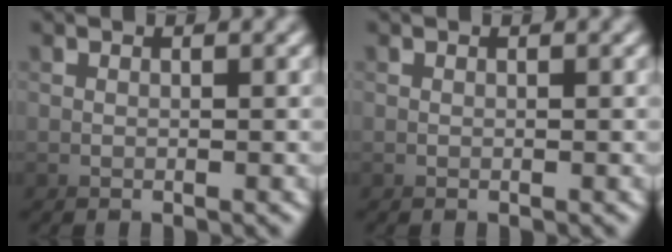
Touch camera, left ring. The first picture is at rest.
{"total": 0.0}